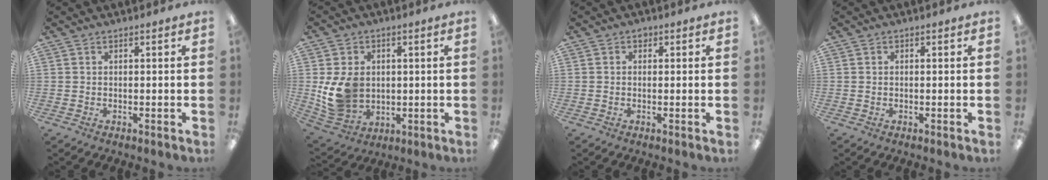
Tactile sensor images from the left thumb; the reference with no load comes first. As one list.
[{"total": 11.5, "force": [0.4, 9.5, 6.4], "torque": [-0.137, 0.006, 0.012]}, {"total": 1.1, "force": [0.1, 0.9, 0.7], "torque": [-0.007, 0.001, -0.001]}, {"total": 0.0}]